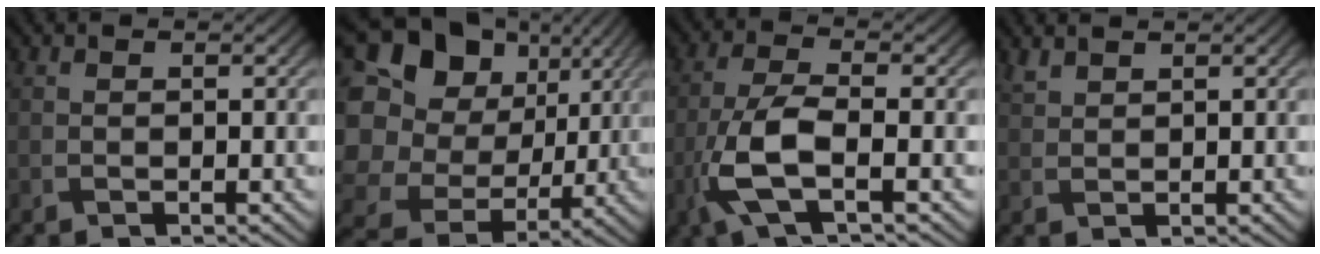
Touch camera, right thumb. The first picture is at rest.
{"total": 20.9, "force": [2.8, 18.3, 9.7], "torque": [-0.286, 0.004, 0.051]}
{"total": 7.4, "force": [-2.9, 2.5, 6.3], "torque": [-0.148, 0.001, -0.067]}
{"total": 1.1, "force": [1.0, 0.3, 0.5], "torque": [-0.019, 0.000, 0.026]}